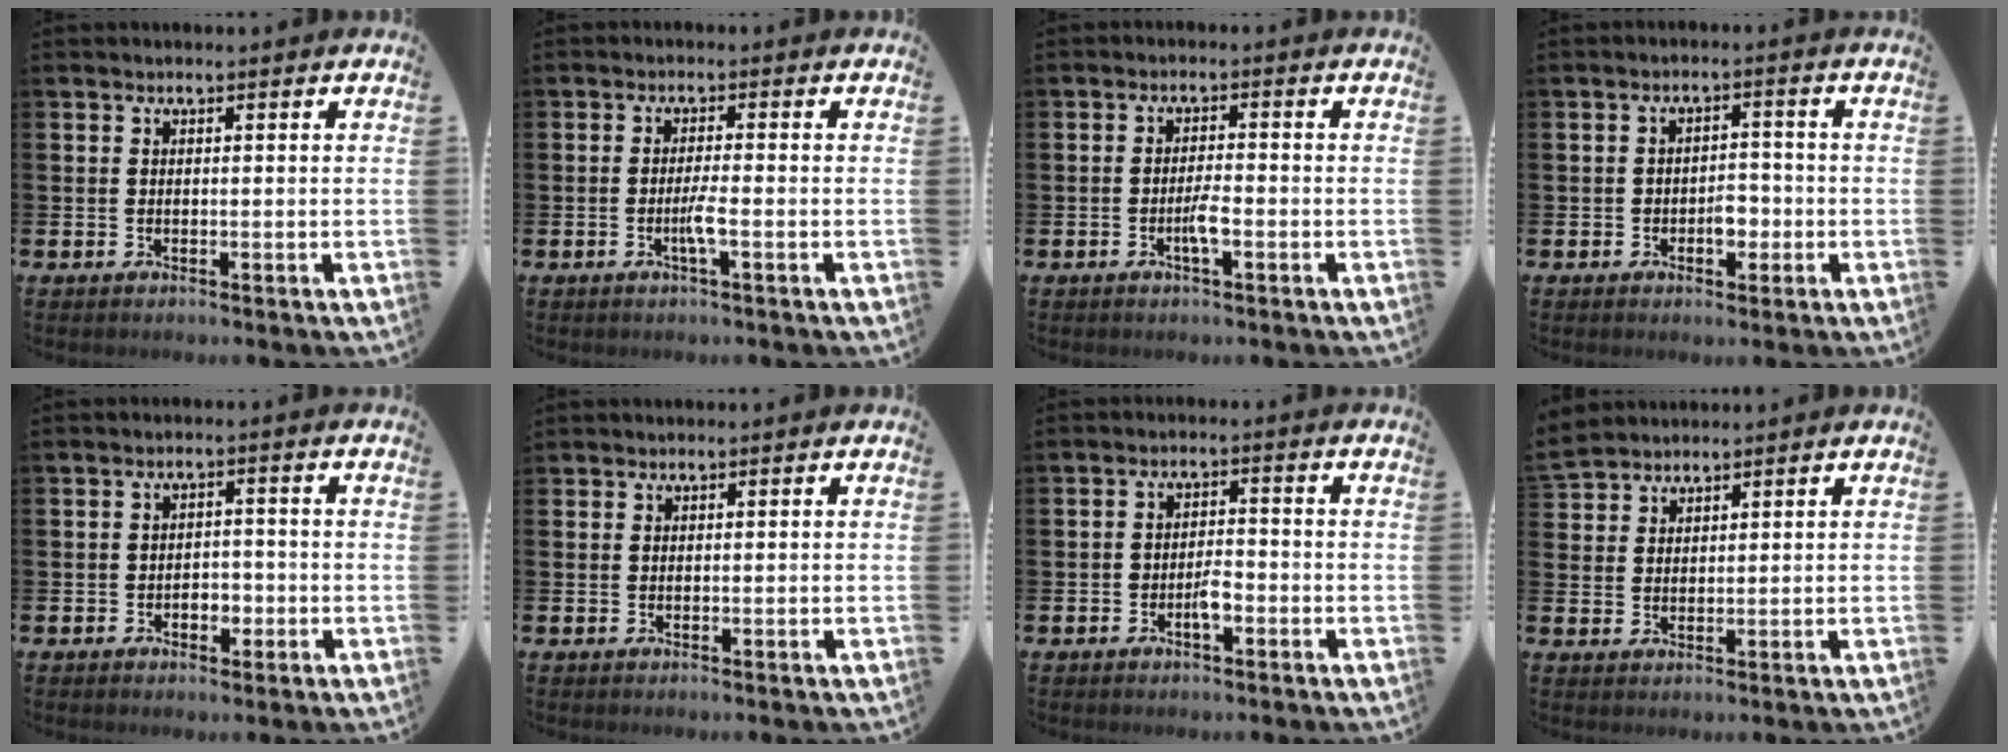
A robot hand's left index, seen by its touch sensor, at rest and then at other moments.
{"total": 2.2, "force": [-1.0, -0.1, 1.9], "torque": [-0.036, -0.004, -0.018]}
{"total": 2.4, "force": [-1.1, 0.4, 2.1], "torque": [-0.040, 0.002, -0.020]}
{"total": 3.0, "force": [-1.3, 1.8, 2.0], "torque": [-0.025, -0.001, -0.028]}
{"total": 2.2, "force": [-1.1, 1.6, 1.1], "torque": [-0.009, -0.002, -0.028]}
{"total": 0.6, "force": [0.5, 0.2, -0.2], "torque": [0.017, -0.002, 0.006]}
{"total": 2.7, "force": [-1.4, 1.0, 2.1], "torque": [-0.034, 0.003, -0.027]}
{"total": 3.1, "force": [3.0, 0.6, -0.4], "torque": [0.005, -0.014, 0.057]}